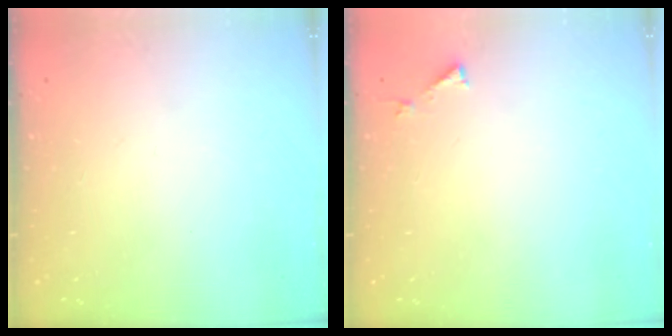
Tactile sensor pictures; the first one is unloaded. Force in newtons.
{"total": 3.0, "press": 3.0, "slide": 0.2}